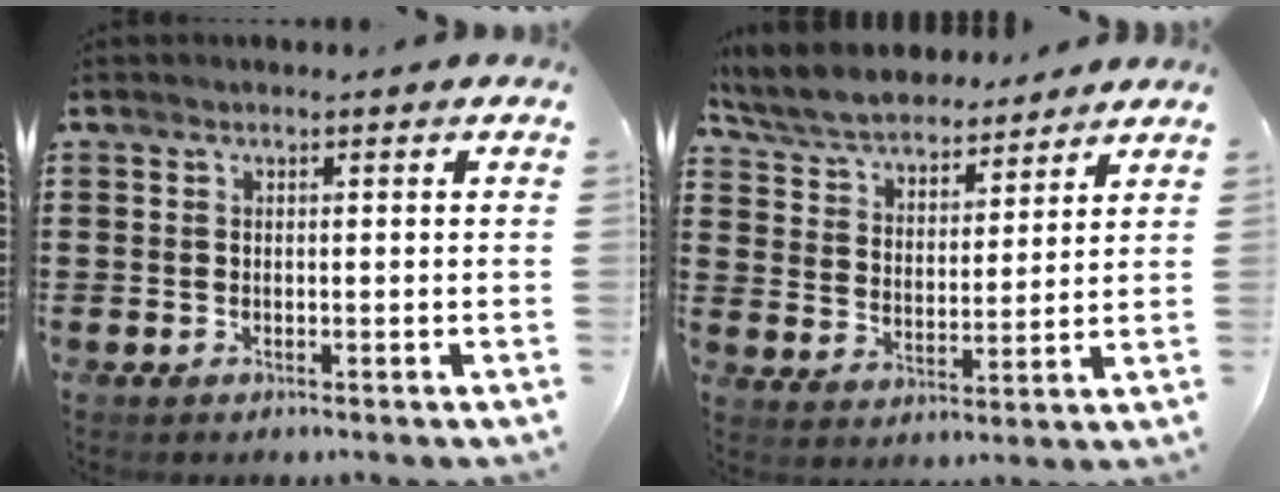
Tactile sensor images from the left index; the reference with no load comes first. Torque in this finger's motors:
{"motor_torque": [1.03, -1.11, 0.12, 0.10]}